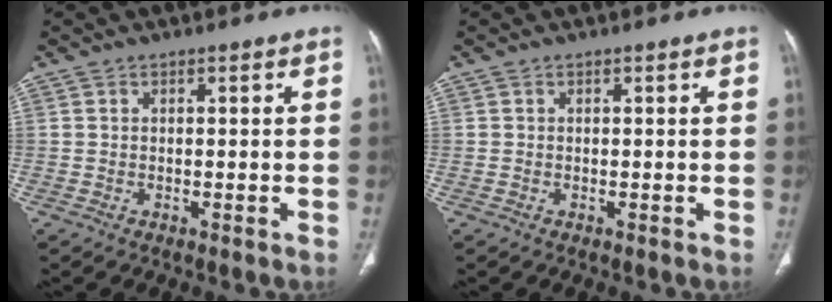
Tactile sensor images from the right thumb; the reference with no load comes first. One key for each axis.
{"total": 0.0}